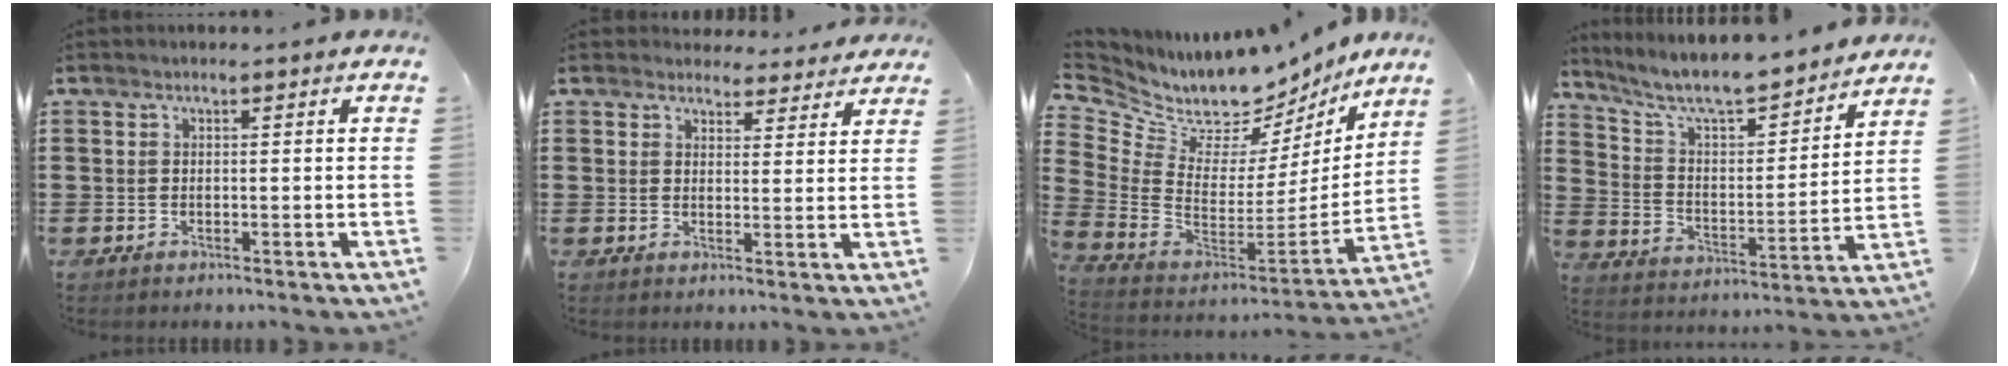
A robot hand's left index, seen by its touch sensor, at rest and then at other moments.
{"total": 3.8, "force": [3.6, 1.1, 0.6], "torque": [-0.016, -0.014, 0.067]}
{"total": 6.1, "force": [5.2, 3.3, 0.2], "torque": [-0.054, -0.067, 0.088]}
{"total": 7.4, "force": [6.5, 1.1, 3.3], "torque": [-0.094, -0.050, 0.106]}